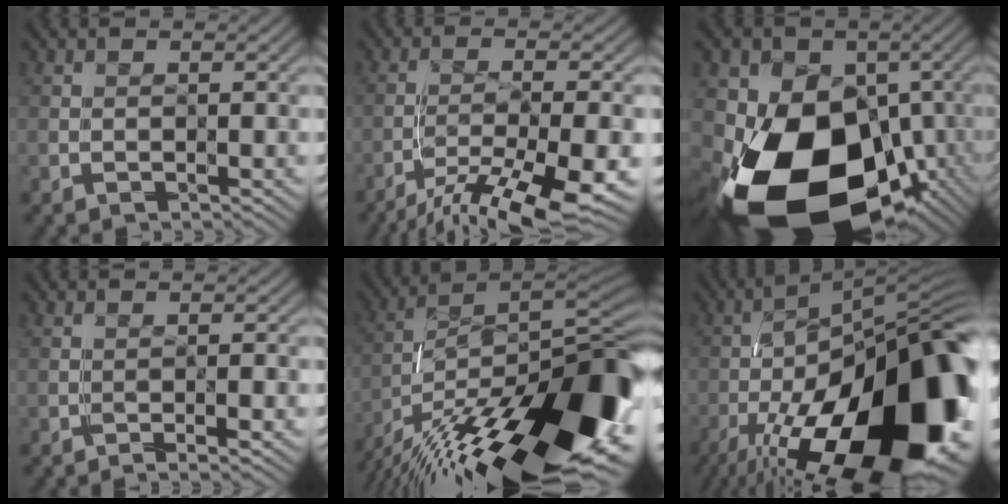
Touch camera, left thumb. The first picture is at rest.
{"total": 11.7, "force": [-8.1, 2.3, 8.2], "torque": [-0.153, -0.013, -0.124]}
{"total": 19.7, "force": [-5.8, 14.7, 11.7], "torque": [-0.220, -0.046, -0.081]}
{"total": 2.1, "force": [-1.2, 0.0, 1.8], "torque": [-0.032, 0.004, -0.018]}
{"total": 20.8, "force": [-13.2, 6.5, 14.7], "torque": [-0.221, -0.005, -0.210]}
{"total": 22.8, "force": [-11.0, 8.1, 18.3], "torque": [-0.312, -0.027, -0.173]}